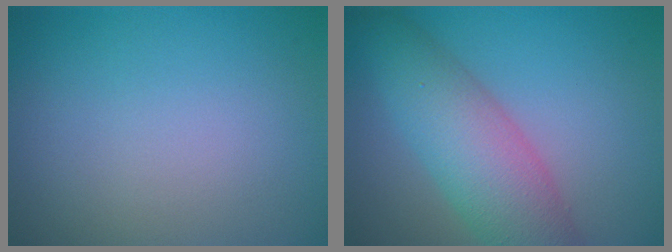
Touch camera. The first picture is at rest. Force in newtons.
{"total": 7.1, "press": 7.1, "slide": 0.4}